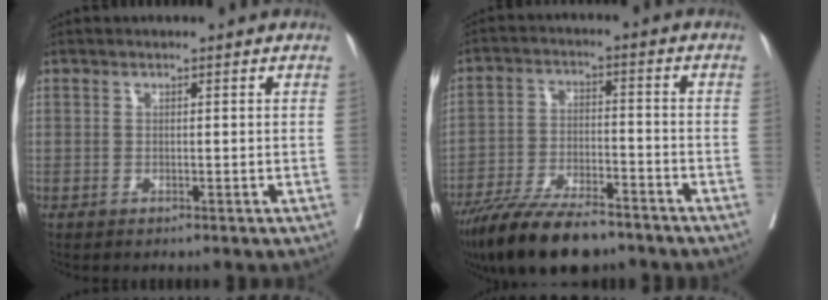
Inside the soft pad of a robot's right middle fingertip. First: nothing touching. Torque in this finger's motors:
{"motor_torque": [1.06, -1.08, 0.23, 0.06]}